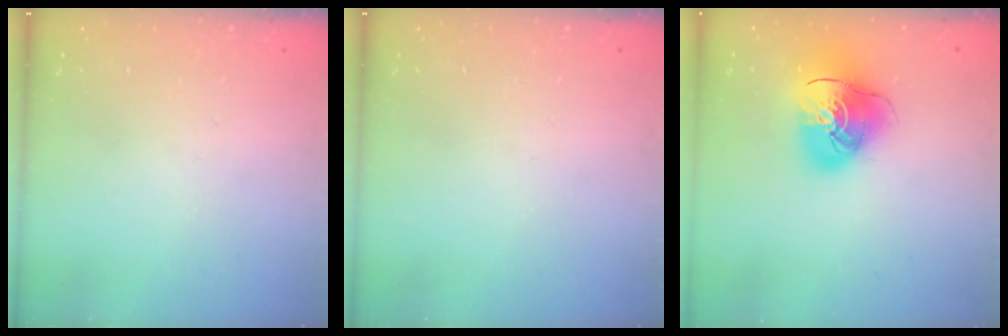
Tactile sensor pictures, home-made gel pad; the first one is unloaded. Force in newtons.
{"total": 0.0}
{"total": 13.8, "press": 13.6, "slide": 2.0}